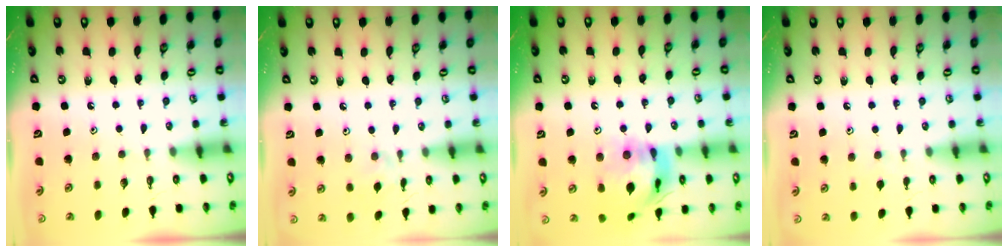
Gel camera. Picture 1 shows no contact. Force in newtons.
{"total": 1.9, "press": 1.8, "slide": 0.6}
{"total": 17.0, "press": 16.9, "slide": 2.0}
{"total": 2.5, "press": 2.5, "slide": 0.4}